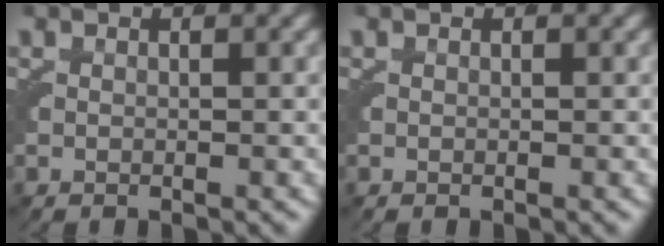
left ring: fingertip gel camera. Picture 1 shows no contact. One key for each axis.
{"total": 0.0}